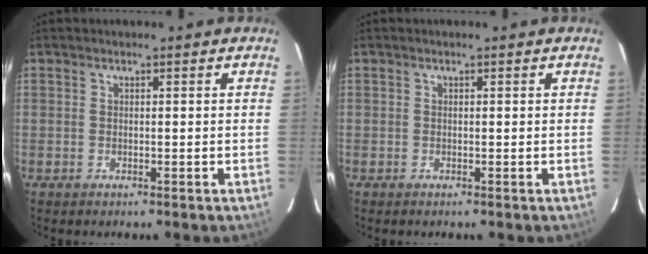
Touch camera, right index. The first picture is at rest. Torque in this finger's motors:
{"motor_torque": [0.03, -0.06, 0.03, 0.01]}